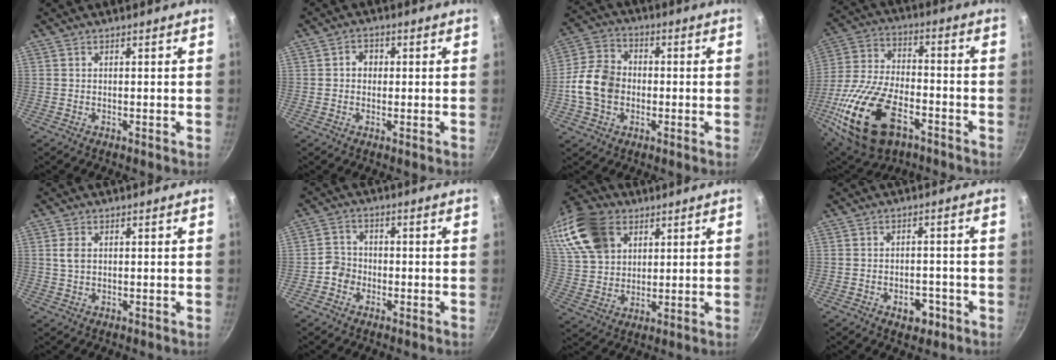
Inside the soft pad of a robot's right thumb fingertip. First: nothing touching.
{"total": 2.8, "force": [0.2, 2.4, 1.4], "torque": [-0.006, 0.006, -0.001]}
{"total": 11.2, "force": [-1.6, 8.7, 6.8], "torque": [-0.107, 0.024, -0.043]}
{"total": 22.7, "force": [-9.4, 12.6, 16.3], "torque": [-0.327, 0.026, -0.171]}
{"total": 2.7, "force": [0.6, 1.8, 2.0], "torque": [-0.038, 0.001, 0.011]}
{"total": 3.9, "force": [-1.5, 3.4, 0.9], "torque": [0.007, 0.019, -0.035]}
{"total": 19.0, "force": [8.7, 13.4, 10.4], "torque": [-0.203, -0.003, 0.167]}
{"total": 4.8, "force": [-2.3, 3.1, 2.8], "torque": [-0.022, 0.016, -0.027]}